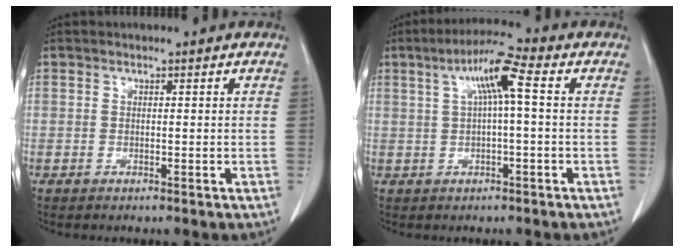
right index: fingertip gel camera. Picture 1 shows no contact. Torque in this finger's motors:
{"motor_torque": [0.82, 0.02, 0.33, 0.08]}